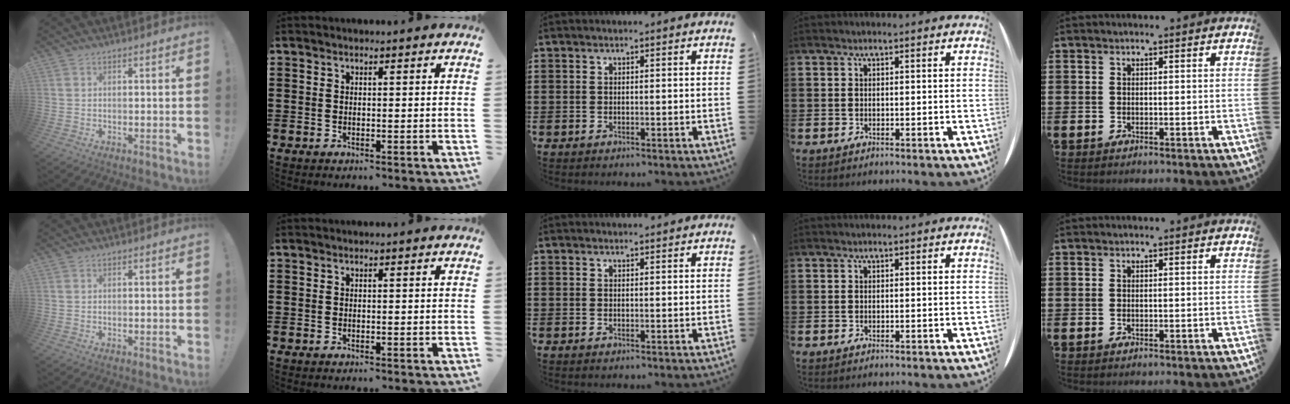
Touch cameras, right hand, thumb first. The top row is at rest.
{"middle": {"total": 0.7, "force": [0.7, 0.1, 0.0], "torque": [0.005, -0.004, 0.011]}}